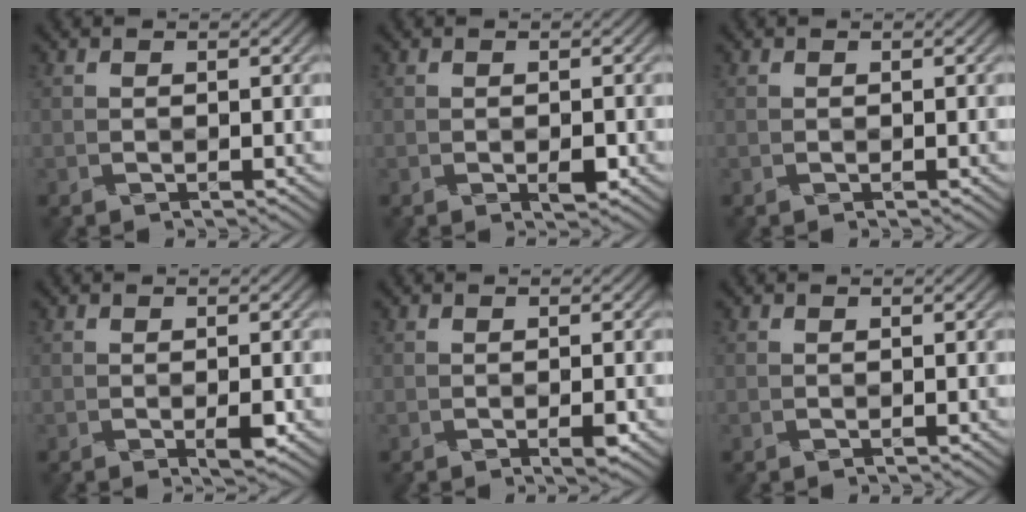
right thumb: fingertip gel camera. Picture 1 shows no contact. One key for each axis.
{"total": 1.3, "fx": -0.5, "fy": 0.5, "fz": 1.1, "tx": -0.018, "ty": -0.002, "tz": -0.007}
{"total": 0.0}
{"total": 1.6, "fx": -0.6, "fy": 0.3, "fz": 1.4, "tx": -0.026, "ty": -0.001, "tz": -0.010}
{"total": 1.3, "fx": -0.6, "fy": 0.2, "fz": 1.1, "tx": -0.019, "ty": 0.001, "tz": -0.010}
{"total": 0.0}